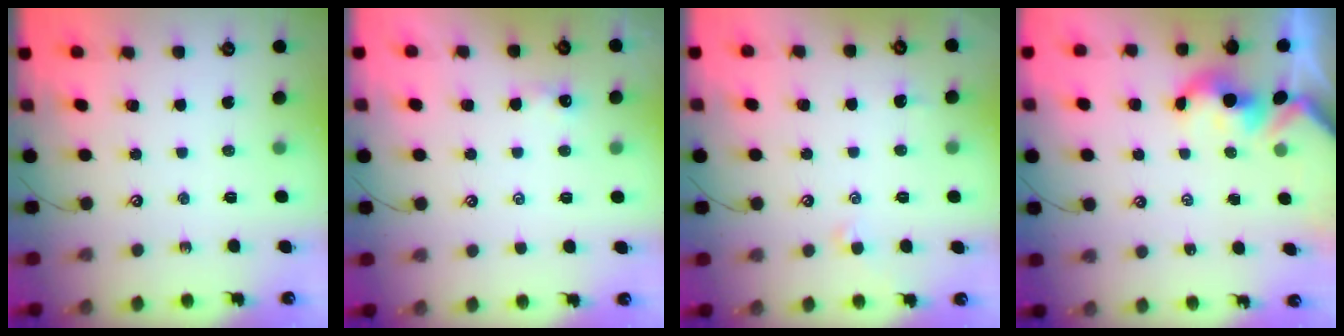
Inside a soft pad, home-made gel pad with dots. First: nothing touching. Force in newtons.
{"total": 1.7, "press": 1.7, "slide": 0.3}
{"total": 0.8, "press": 0.7, "slide": 0.4}
{"total": 1.6, "press": 1.5, "slide": 0.3}